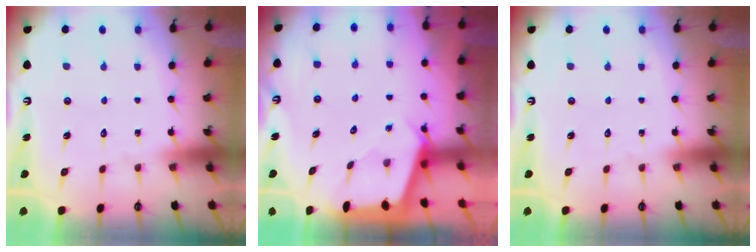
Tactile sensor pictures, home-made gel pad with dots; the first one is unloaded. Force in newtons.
{"total": 2.5, "press": 2.5, "slide": 0.3}
{"total": 0.0}